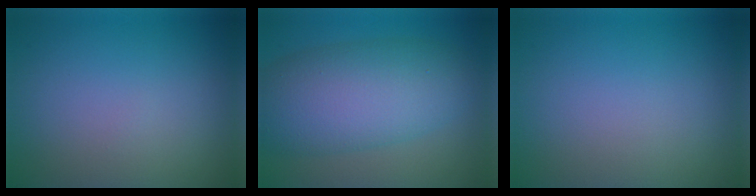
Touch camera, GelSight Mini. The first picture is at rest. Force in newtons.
{"total": 8.7, "press": 8.7, "slide": 0.4}
{"total": 0.0}